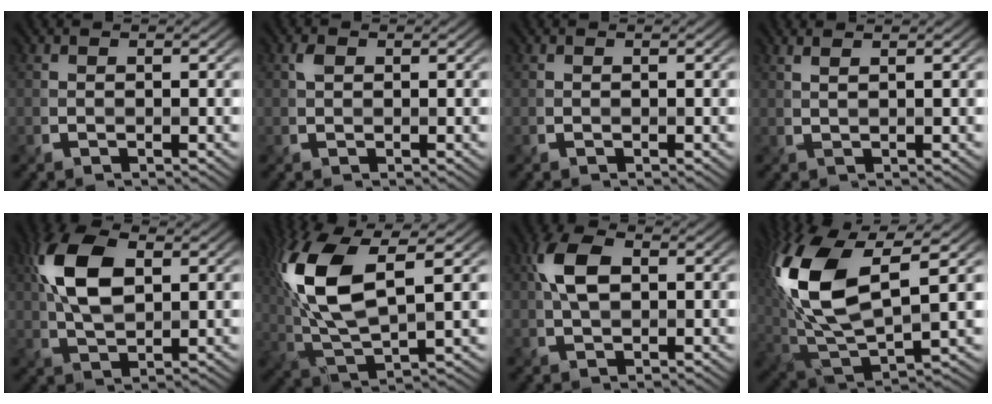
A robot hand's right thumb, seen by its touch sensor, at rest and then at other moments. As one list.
[{"total": 1.1, "force": [0.5, 0.7, 0.7], "torque": [-0.018, 0.002, 0.011]}, {"total": 0.0}, {"total": 2.0, "force": [1.3, 0.5, 1.4], "torque": [-0.016, 0.001, 0.012]}, {"total": 10.3, "force": [2.7, 5.5, 8.3], "torque": [-0.192, 0.012, 0.047]}, {"total": 13.8, "force": [3.6, 5.9, 11.9], "torque": [-0.285, 0.011, 0.077]}, {"total": 5.7, "force": [1.1, 3.2, 4.5], "torque": [-0.099, 0.011, 0.019]}, {"total": 17.0, "force": [4.4, 8.4, 14.1], "torque": [-0.335, 0.008, 0.089]}]